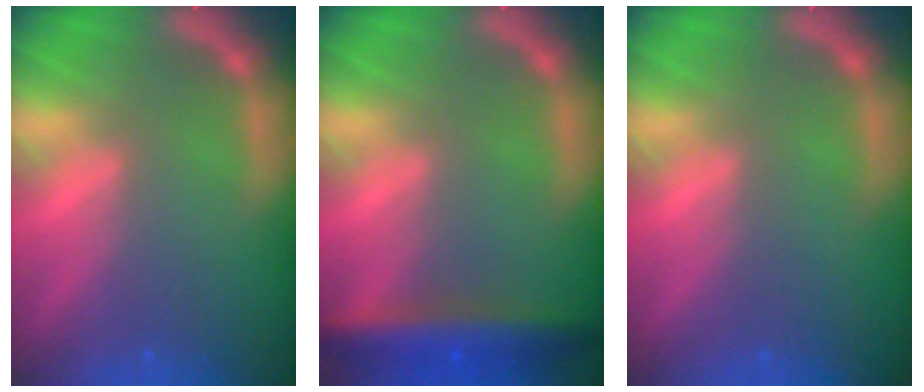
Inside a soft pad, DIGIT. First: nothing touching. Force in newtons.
{"total": 6.0}
{"total": 0.0}